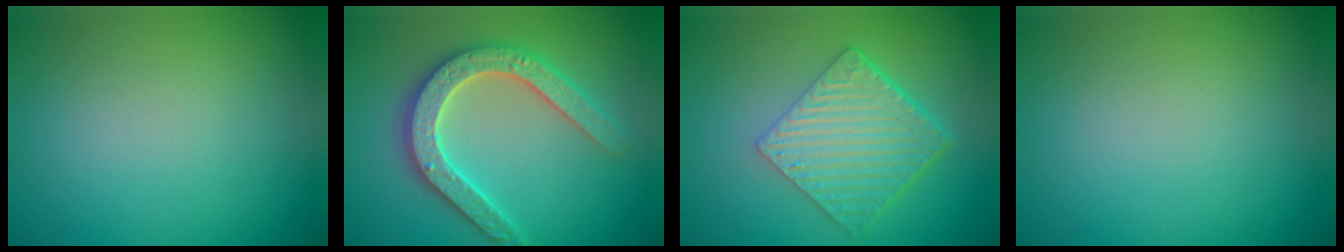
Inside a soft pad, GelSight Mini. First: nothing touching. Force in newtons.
{"total": 5.3, "press": 5.2, "slide": 1.0}
{"total": 6.4, "press": 4.3, "slide": 4.7}
{"total": 0.0}